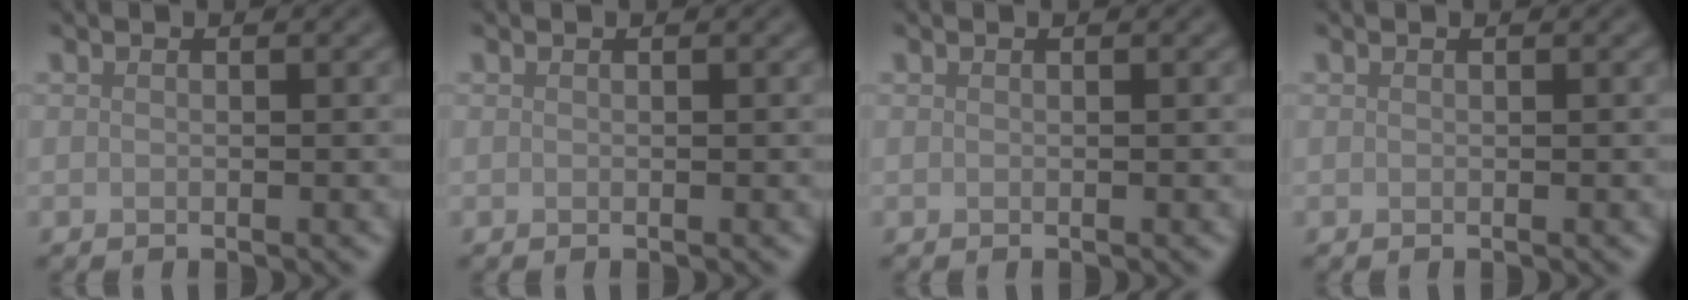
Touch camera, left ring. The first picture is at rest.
{"total": 0.0}
{"total": 0.0}
{"total": 0.0}